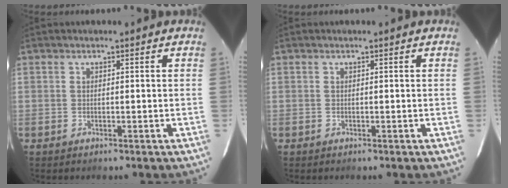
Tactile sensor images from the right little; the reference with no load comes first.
{"total": 0.0}